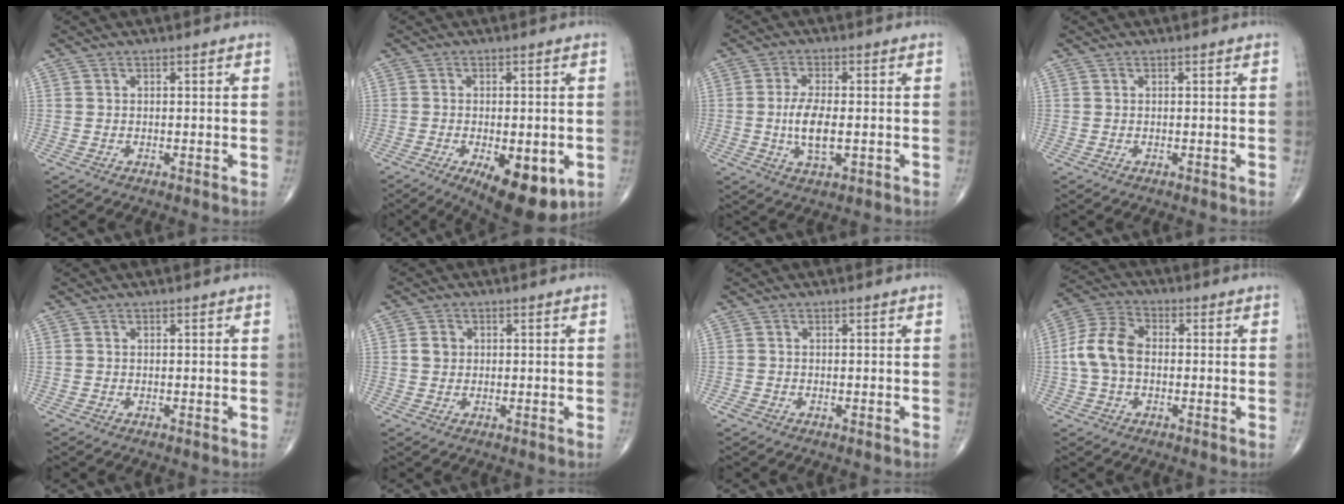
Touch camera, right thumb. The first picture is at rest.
{"total": 13.1, "force": [-4.8, 5.6, 10.9], "torque": [-0.146, -0.014, -0.058]}
{"total": 7.1, "force": [-0.9, 3.0, 6.4], "torque": [-0.128, -0.005, -0.016]}
{"total": 0.0}
{"total": 0.0}
{"total": 2.4, "force": [0.3, 2.2, 1.1], "torque": [-0.010, 0.003, 0.005]}
{"total": 1.2, "force": [-0.6, 0.7, 0.7], "torque": [-0.016, 0.001, -0.009]}
{"total": 9.2, "force": [-0.5, 6.3, 6.7], "torque": [-0.135, 0.029, -0.019]}